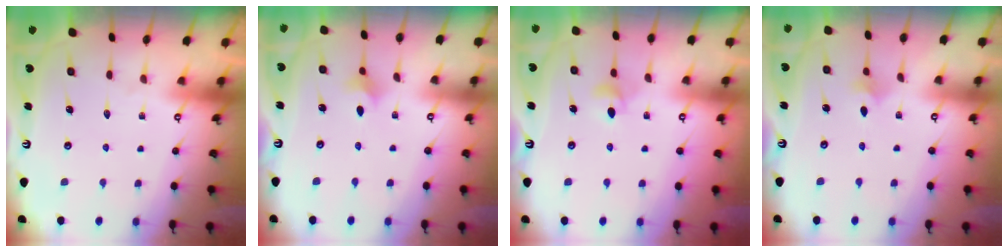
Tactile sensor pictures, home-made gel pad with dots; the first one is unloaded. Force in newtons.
{"total": 2.6, "press": 2.5, "slide": 0.5}
{"total": 4.1, "press": 4.0, "slide": 0.8}
{"total": 2.0, "press": 1.9, "slide": 0.5}